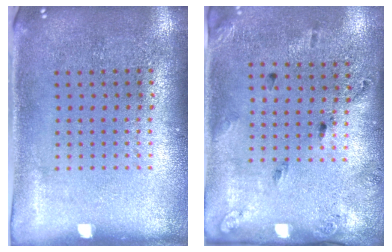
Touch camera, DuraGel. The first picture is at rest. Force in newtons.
{"total": 1.8, "press": 1.1, "slide": 1.5}